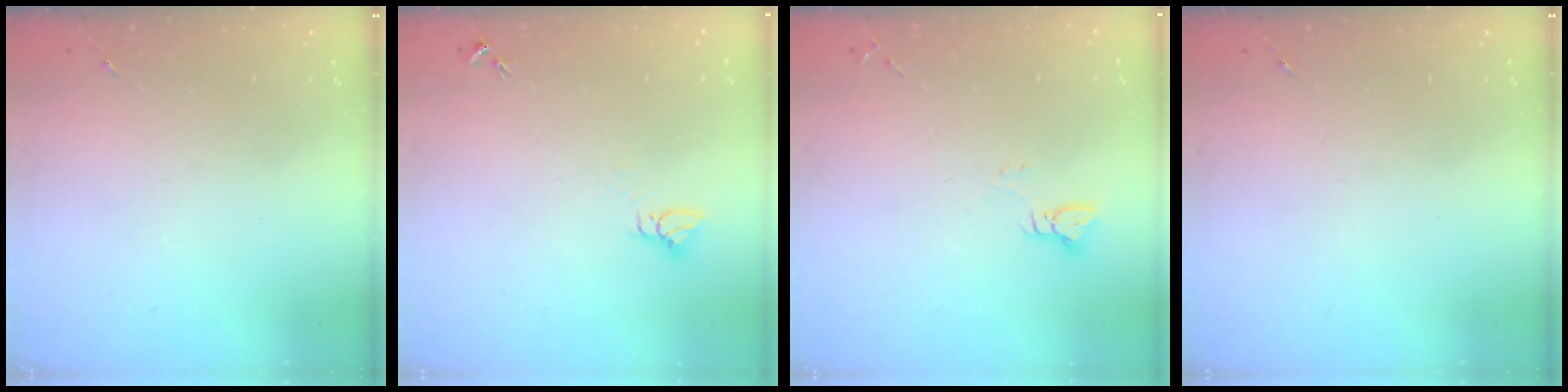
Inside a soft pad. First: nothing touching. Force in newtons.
{"total": 3.0, "press": 3.0, "slide": 0.1}
{"total": 2.9, "press": 2.9, "slide": 0.2}
{"total": 0.0}